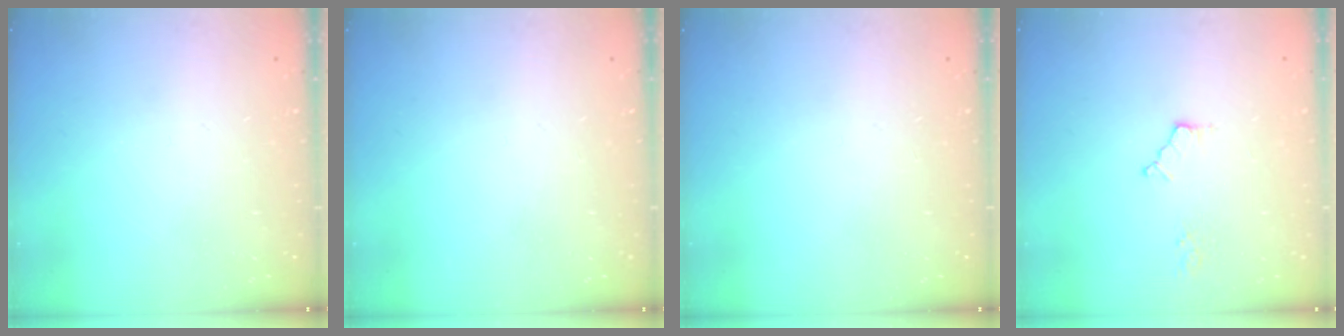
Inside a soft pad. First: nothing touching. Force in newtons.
{"total": 0.0}
{"total": 0.0}
{"total": 4.4, "press": 4.4, "slide": 0.6}